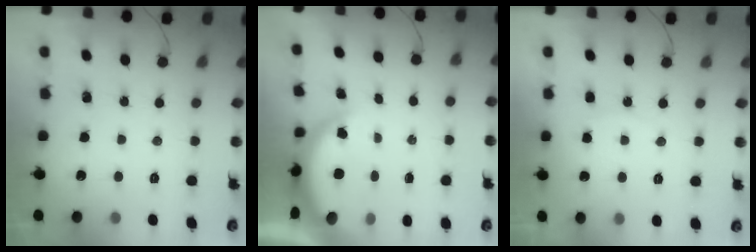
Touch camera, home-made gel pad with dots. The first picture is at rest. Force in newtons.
{"total": 4.9, "press": 4.7, "slide": 1.3}
{"total": 5.9, "press": 5.9, "slide": 0.4}